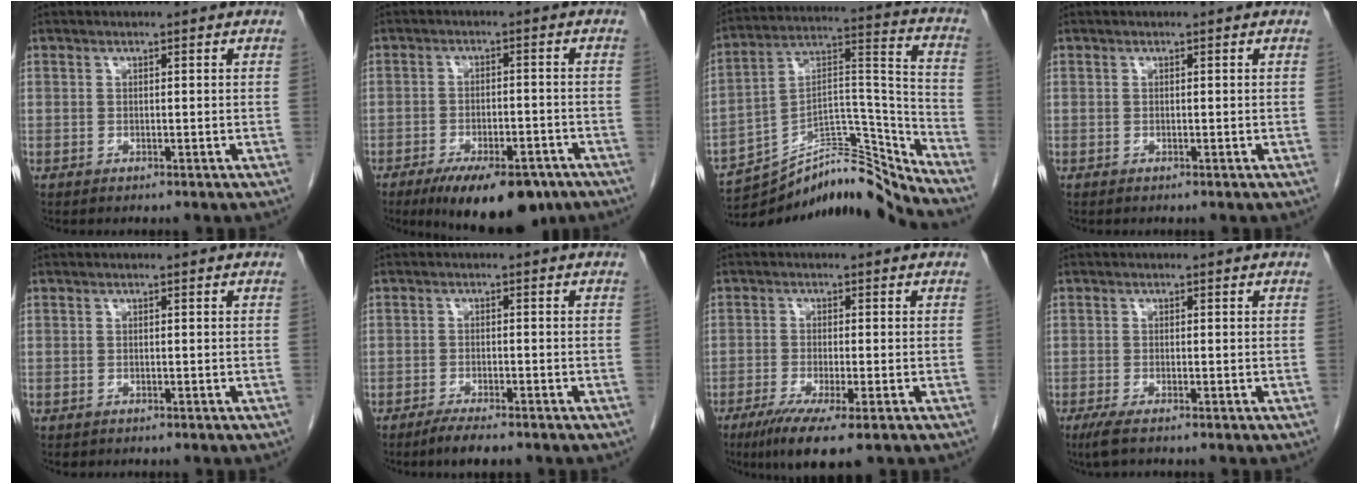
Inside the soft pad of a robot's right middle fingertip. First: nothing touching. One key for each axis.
{"total": 12.5, "fx": -9.0, "fy": 4.4, "fz": 7.6, "tx": -0.101, "ty": -0.006, "tz": -0.134}
{"total": 17.1, "fx": -16.5, "fy": 0.3, "fz": 4.5, "tx": -0.055, "ty": 0.061, "tz": -0.274}
{"total": 0.0}
{"total": 0.0}
{"total": 3.7, "fx": -2.9, "fy": 0.6, "fz": 2.2, "tx": -0.040, "ty": -0.007, "tz": -0.048}
{"total": 7.8, "fx": -4.8, "fy": 1.0, "fz": 6.1, "tx": -0.102, "ty": -0.023, "tz": -0.074}
{"total": 2.1, "fx": -1.5, "fy": 0.1, "fz": 1.4, "tx": -0.033, "ty": -0.008, "tz": -0.031}